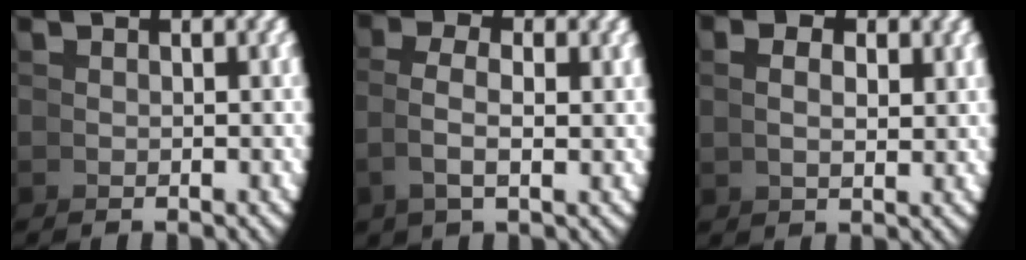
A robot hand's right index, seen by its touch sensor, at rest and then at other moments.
{"total": 2.2, "force": [0.6, 0.1, 2.1], "torque": [-0.047, -0.001, 0.017]}
{"total": 1.6, "force": [1.2, -0.1, 1.2], "torque": [-0.013, 0.002, 0.027]}